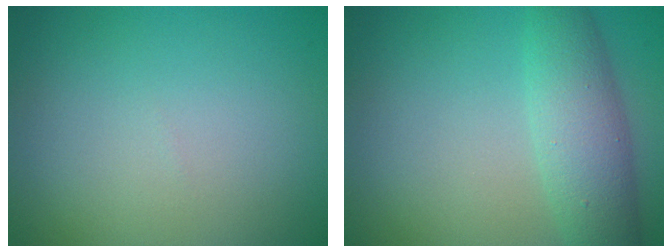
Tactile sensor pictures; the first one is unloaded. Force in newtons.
{"total": 4.6, "press": 4.6, "slide": 0.1}